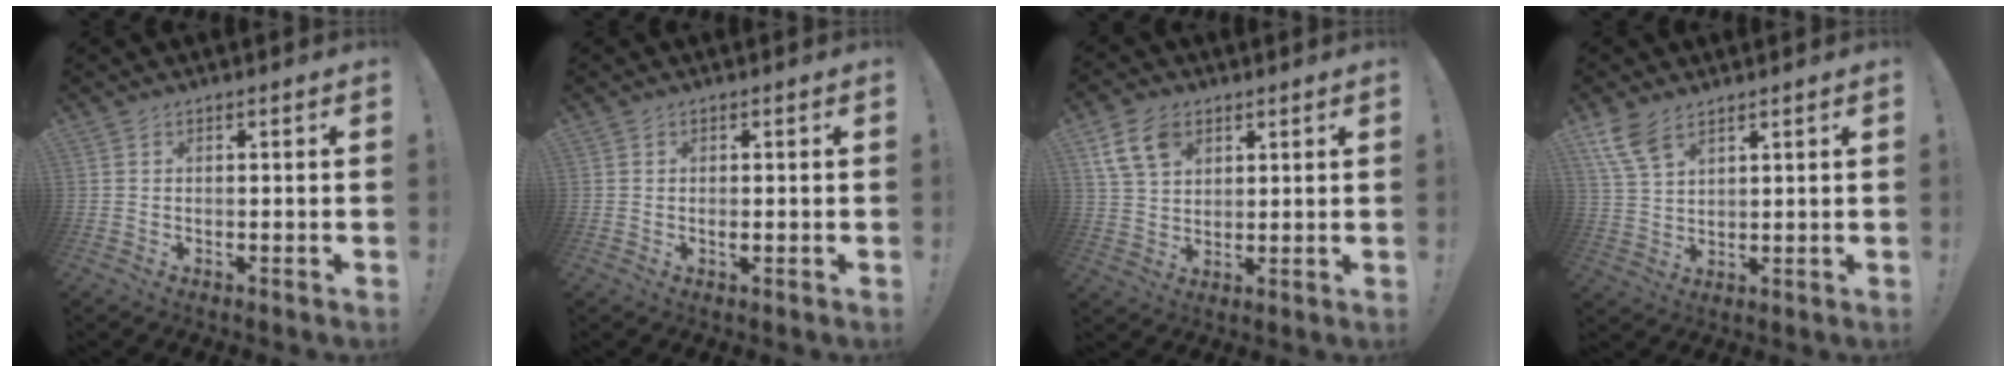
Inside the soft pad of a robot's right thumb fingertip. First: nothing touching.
{"total": 0.8, "force": [0.0, 0.1, 0.8], "torque": [-0.008, -0.005, -0.003]}
{"total": 9.9, "force": [5.2, 6.7, 5.3], "torque": [-0.103, -0.013, 0.103]}
{"total": 7.6, "force": [5.0, 3.7, 4.4], "torque": [-0.084, -0.018, 0.100]}